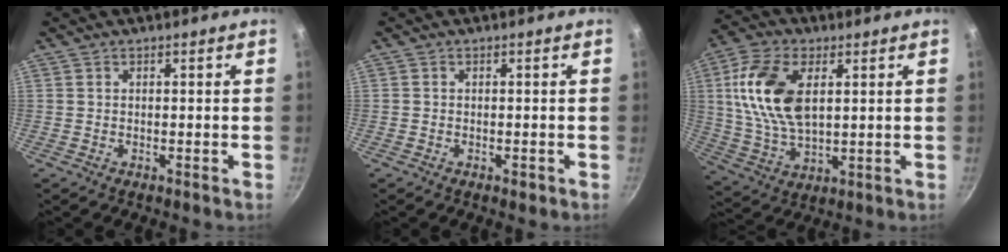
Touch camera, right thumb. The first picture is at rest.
{"total": 1.4, "force": [-0.6, 0.8, 0.9], "torque": [-0.013, 0.001, -0.009]}
{"total": 15.3, "force": [3.6, 8.6, 12.2], "torque": [-0.230, -0.006, 0.071]}